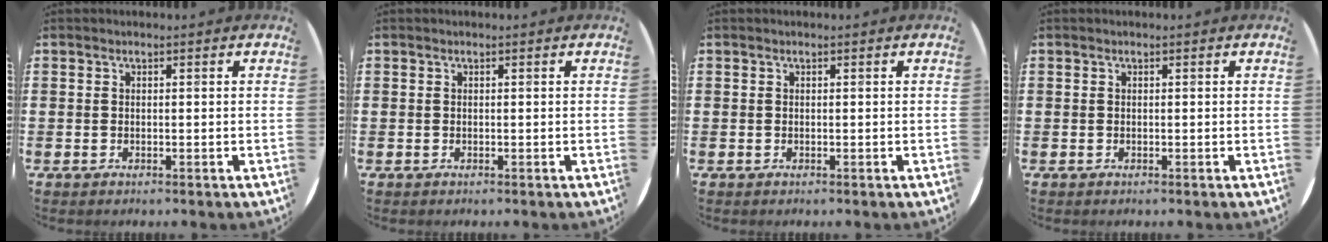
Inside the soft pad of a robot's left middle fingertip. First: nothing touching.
{"total": 0.0}
{"total": 0.0}
{"total": 0.0}